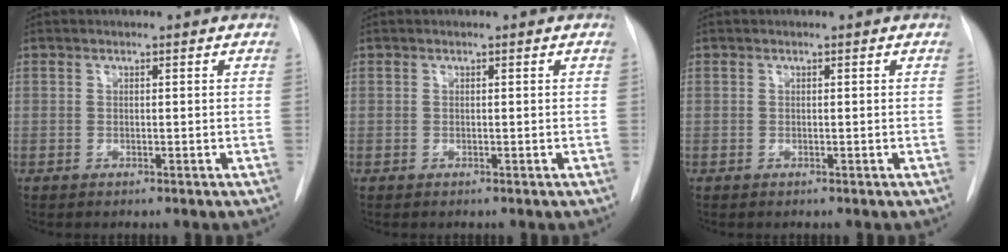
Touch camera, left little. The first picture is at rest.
{"total": 0.0}
{"total": 0.0}